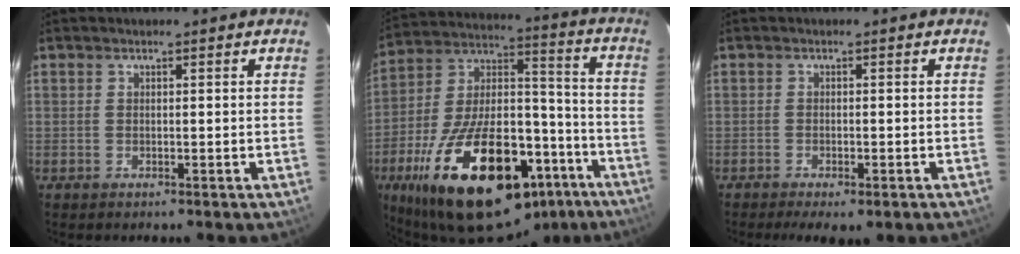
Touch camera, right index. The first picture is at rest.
{"total": 34.3, "force": [-20.1, 15.5, 23.0], "torque": [-0.398, 0.016, -0.289]}
{"total": 5.6, "force": [-3.9, 1.5, 3.7], "torque": [-0.080, -0.020, -0.057]}